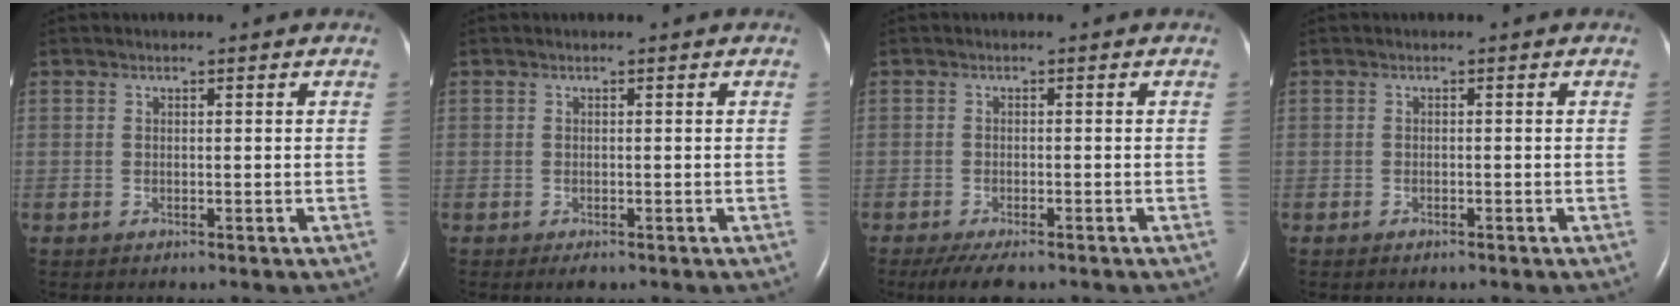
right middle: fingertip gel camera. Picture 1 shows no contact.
{"total": 1.3, "force": [-0.8, 0.5, 0.9], "torque": [-0.014, -0.002, -0.008]}
{"total": 5.3, "force": [-4.0, 1.5, 3.2], "torque": [-0.053, -0.011, -0.063]}
{"total": 0.9, "force": [-0.7, 0.3, 0.5], "torque": [-0.014, -0.001, -0.008]}